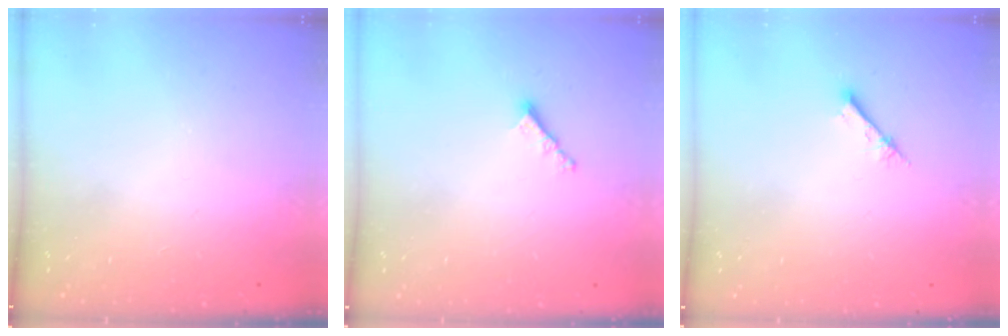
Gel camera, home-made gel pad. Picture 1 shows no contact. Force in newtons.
{"total": 3.5, "press": 3.5, "slide": 0.3}
{"total": 2.4, "press": 2.4, "slide": 0.3}